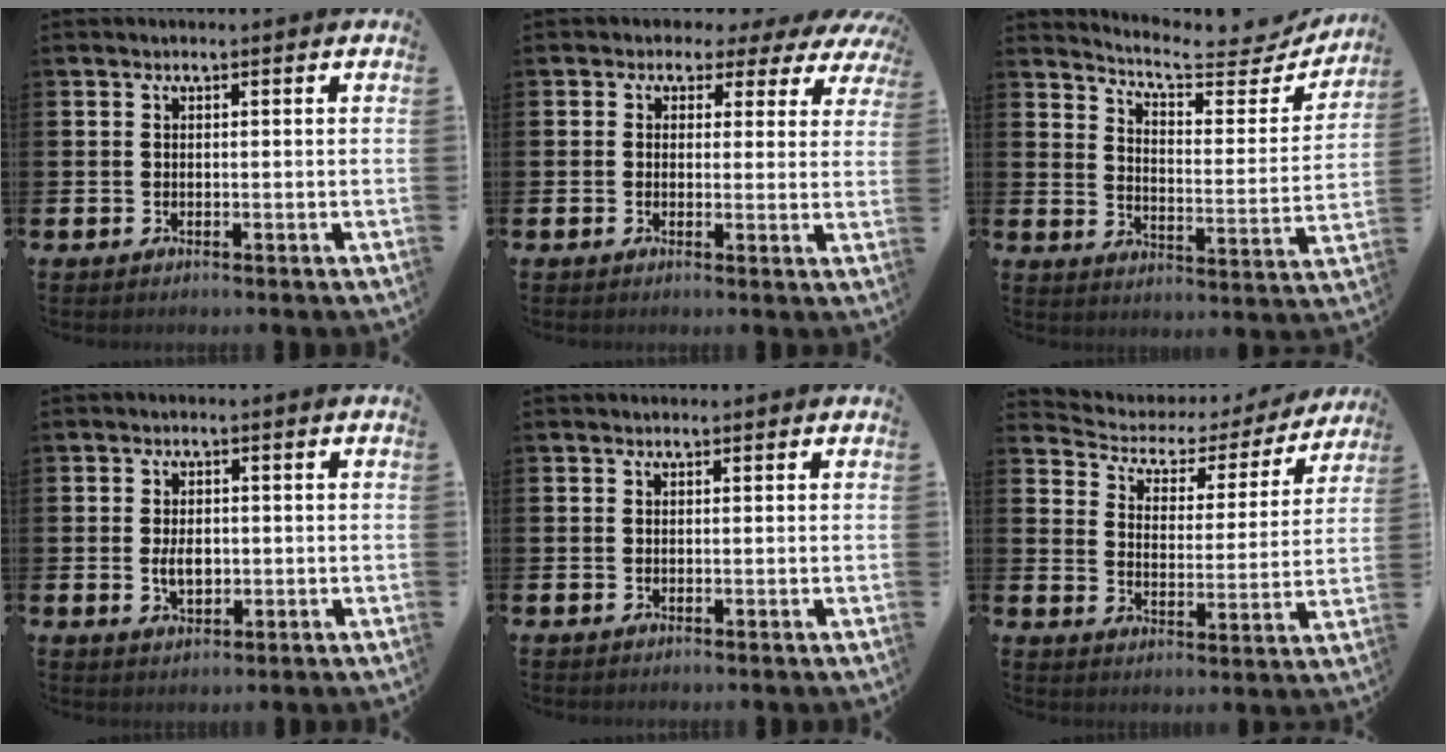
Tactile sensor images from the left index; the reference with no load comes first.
{"total": 1.9, "force": [0.6, 1.7, 0.4], "torque": [-0.015, -0.008, 0.001]}
{"total": 6.5, "force": [6.0, 1.3, 2.2], "torque": [-0.062, -0.049, 0.098]}
{"total": 3.4, "force": [0.0, 2.1, 2.7], "torque": [-0.036, 0.000, -0.004]}
{"total": 0.0}
{"total": 4.0, "force": [3.2, 2.2, 0.9], "torque": [-0.042, -0.027, 0.044]}